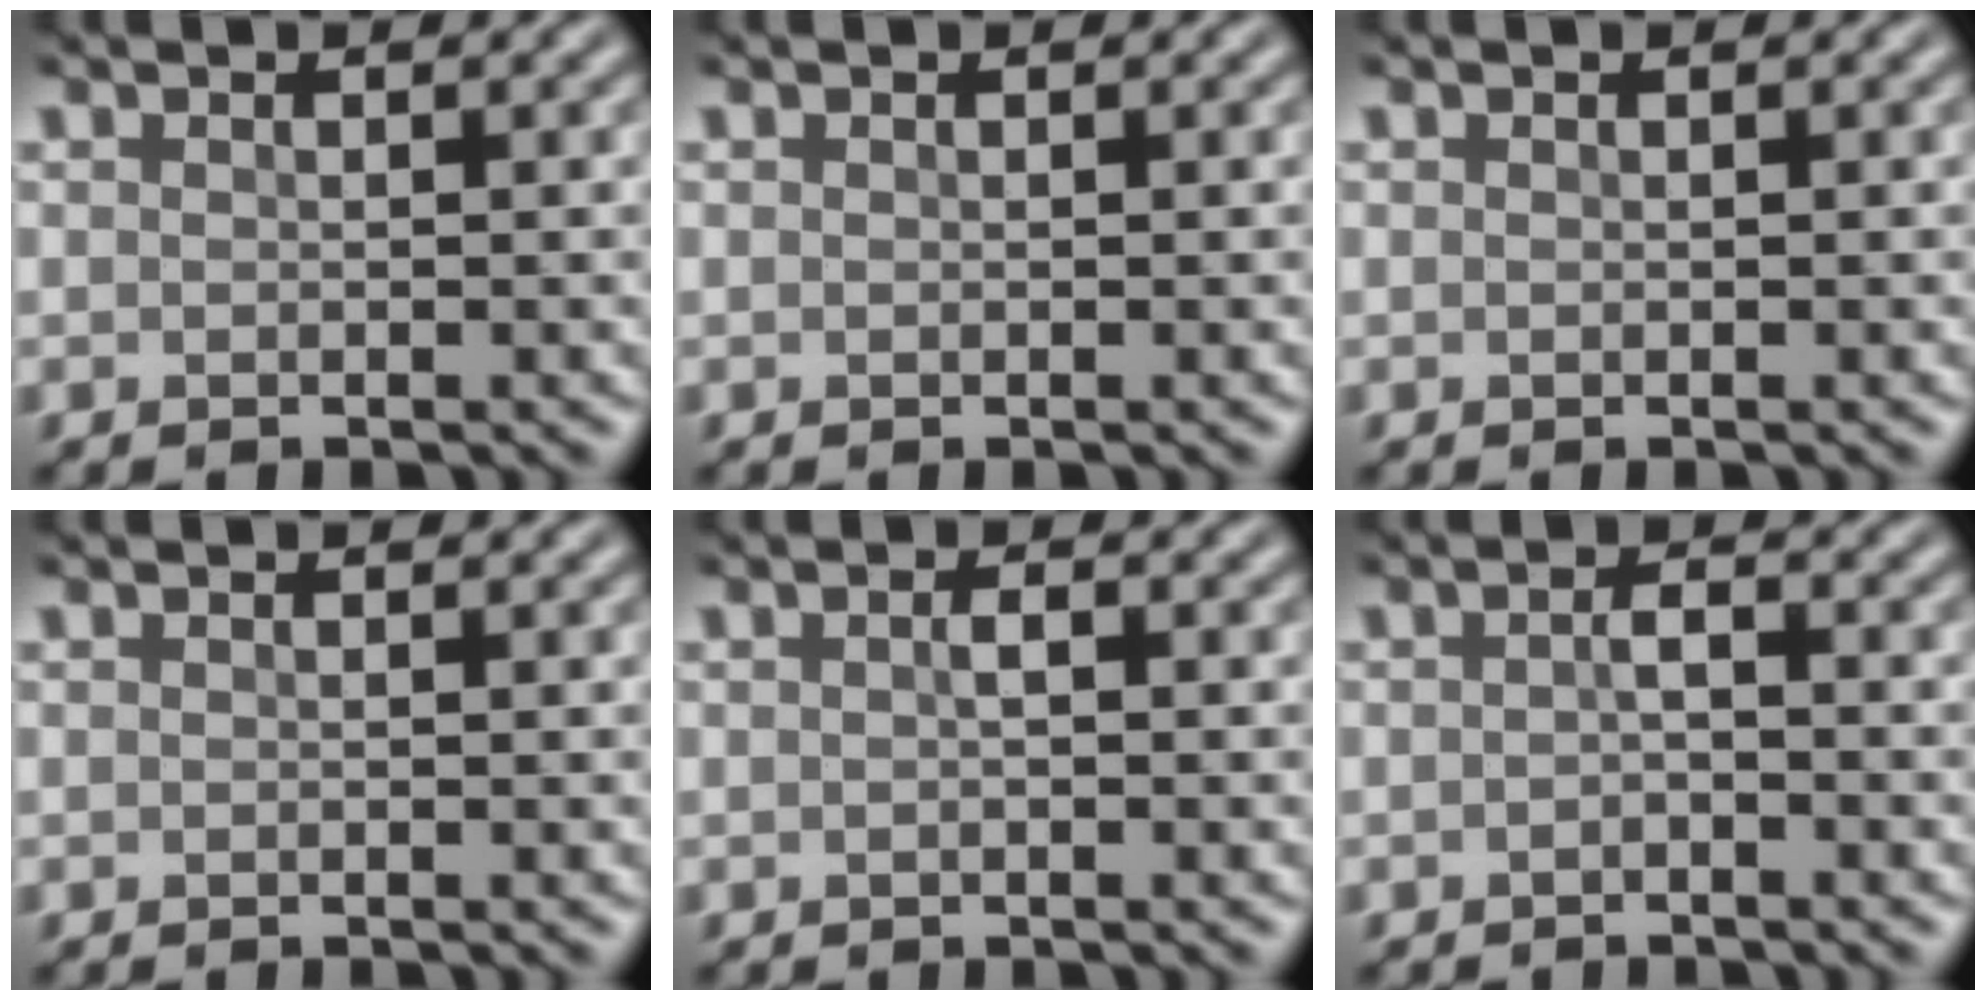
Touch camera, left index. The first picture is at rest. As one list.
[{"total": 0.0}, {"total": 0.0}, {"total": 0.6, "force": [-0.5, 0.1, 0.2], "torque": [0.000, -0.002, -0.011]}, {"total": 0.6, "force": [-0.1, 0.1, 0.6], "torque": [-0.014, 0.002, -0.002]}, {"total": 1.2, "force": [-0.7, 0.2, 0.9], "torque": [-0.019, 0.002, -0.017]}]